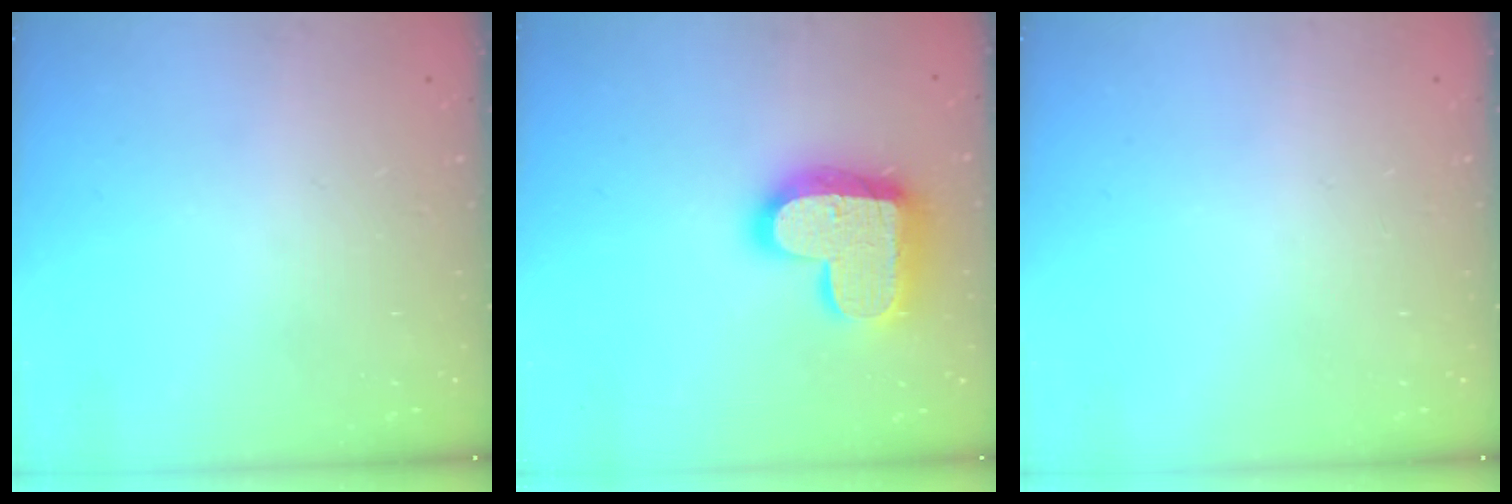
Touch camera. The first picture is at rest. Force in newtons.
{"total": 19.9, "press": 19.9, "slide": 1.3}
{"total": 0.0}